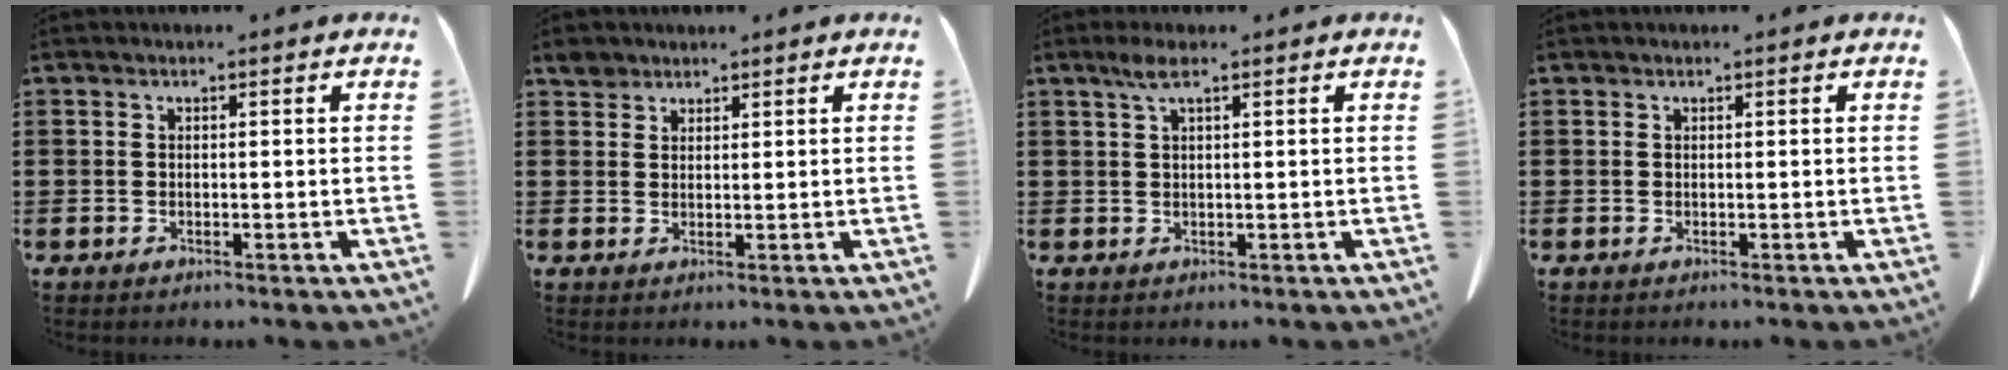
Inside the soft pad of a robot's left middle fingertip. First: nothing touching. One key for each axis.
{"total": 2.2, "fx": 1.9, "fy": 1.0, "fz": 0.3, "tx": -0.013, "ty": 0.001, "tz": 0.039}
{"total": 2.7, "fx": 1.3, "fy": 0.5, "fz": 2.3, "tx": -0.048, "ty": 0.003, "tz": 0.024}
{"total": 0.0}